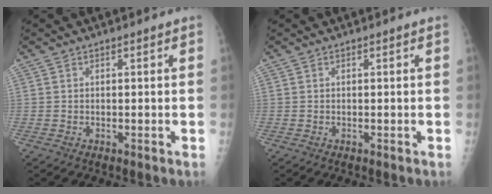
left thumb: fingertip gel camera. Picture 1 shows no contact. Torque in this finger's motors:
{"motor_torque": [0.00, 0.00, 0.00, 0.00, 0.00]}